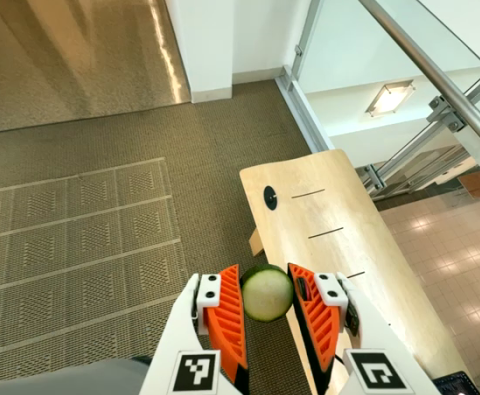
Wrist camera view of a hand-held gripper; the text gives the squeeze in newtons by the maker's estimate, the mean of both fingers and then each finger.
{"total": 10.3, "left": 10.5, "right": 10.2}